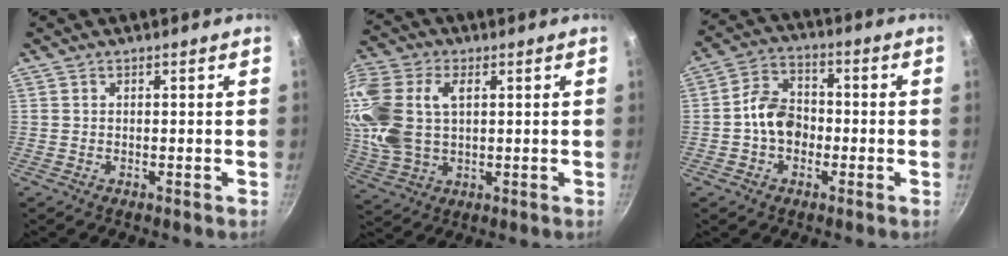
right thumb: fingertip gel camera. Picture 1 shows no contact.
{"total": 19.9, "force": [3.6, 12.7, 14.9], "torque": [-0.371, 0.014, 0.071]}
{"total": 8.6, "force": [-1.4, 6.4, 5.5], "torque": [-0.081, 0.027, -0.038]}